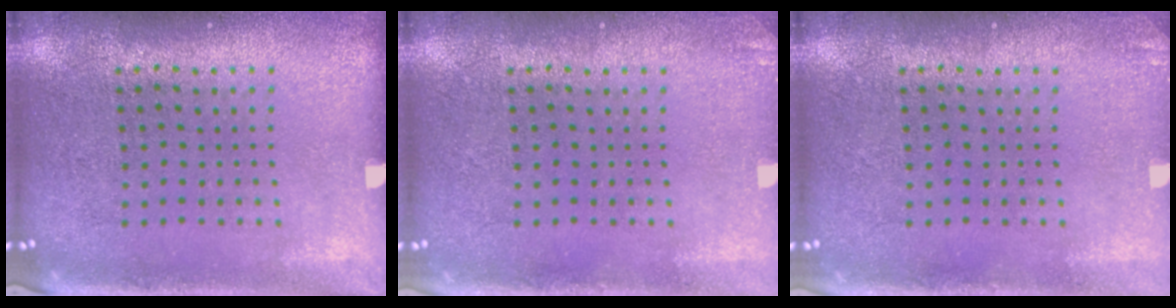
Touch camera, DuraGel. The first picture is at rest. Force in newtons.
{"total": 0.9, "press": 0.9, "slide": 0.2}
{"total": 0.9, "press": 0.9, "slide": 0.2}